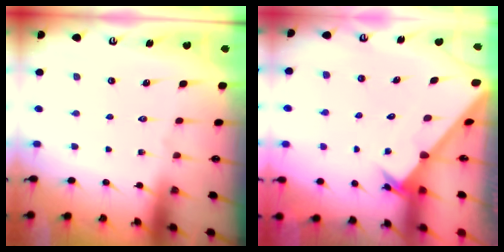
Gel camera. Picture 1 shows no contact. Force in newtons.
{"total": 2.6, "press": 2.6, "slide": 0.2}